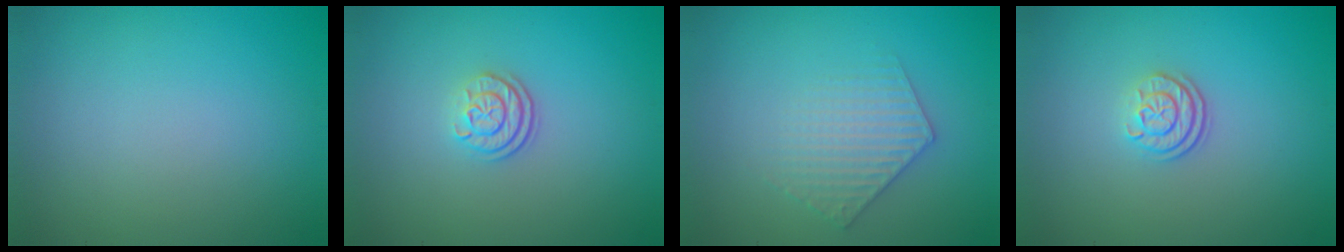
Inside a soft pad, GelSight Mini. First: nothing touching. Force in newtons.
{"total": 2.5, "press": 1.8, "slide": 1.6}
{"total": 2.9, "press": 2.9, "slide": 0.5}
{"total": 2.5, "press": 1.8, "slide": 1.6}